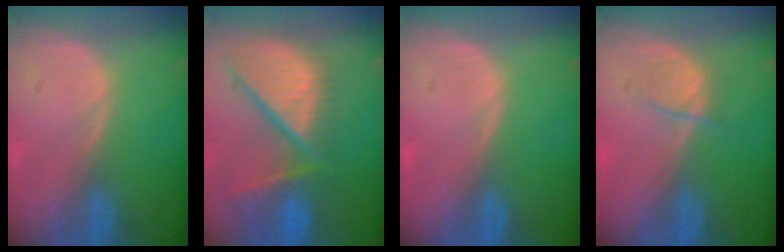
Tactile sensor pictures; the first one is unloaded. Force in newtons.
{"total": 13.2, "press": 11.0, "slide": 7.3}
{"total": 0.0}
{"total": 2.1, "press": 2.1, "slide": 0.3}